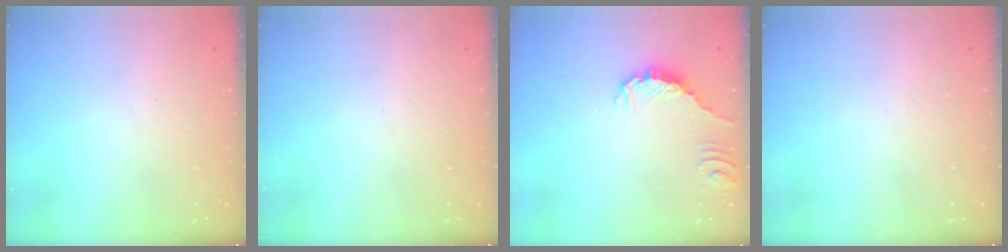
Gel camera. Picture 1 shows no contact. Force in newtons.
{"total": 0.0}
{"total": 0.6, "press": 0.6, "slide": 0.2}
{"total": 0.0}